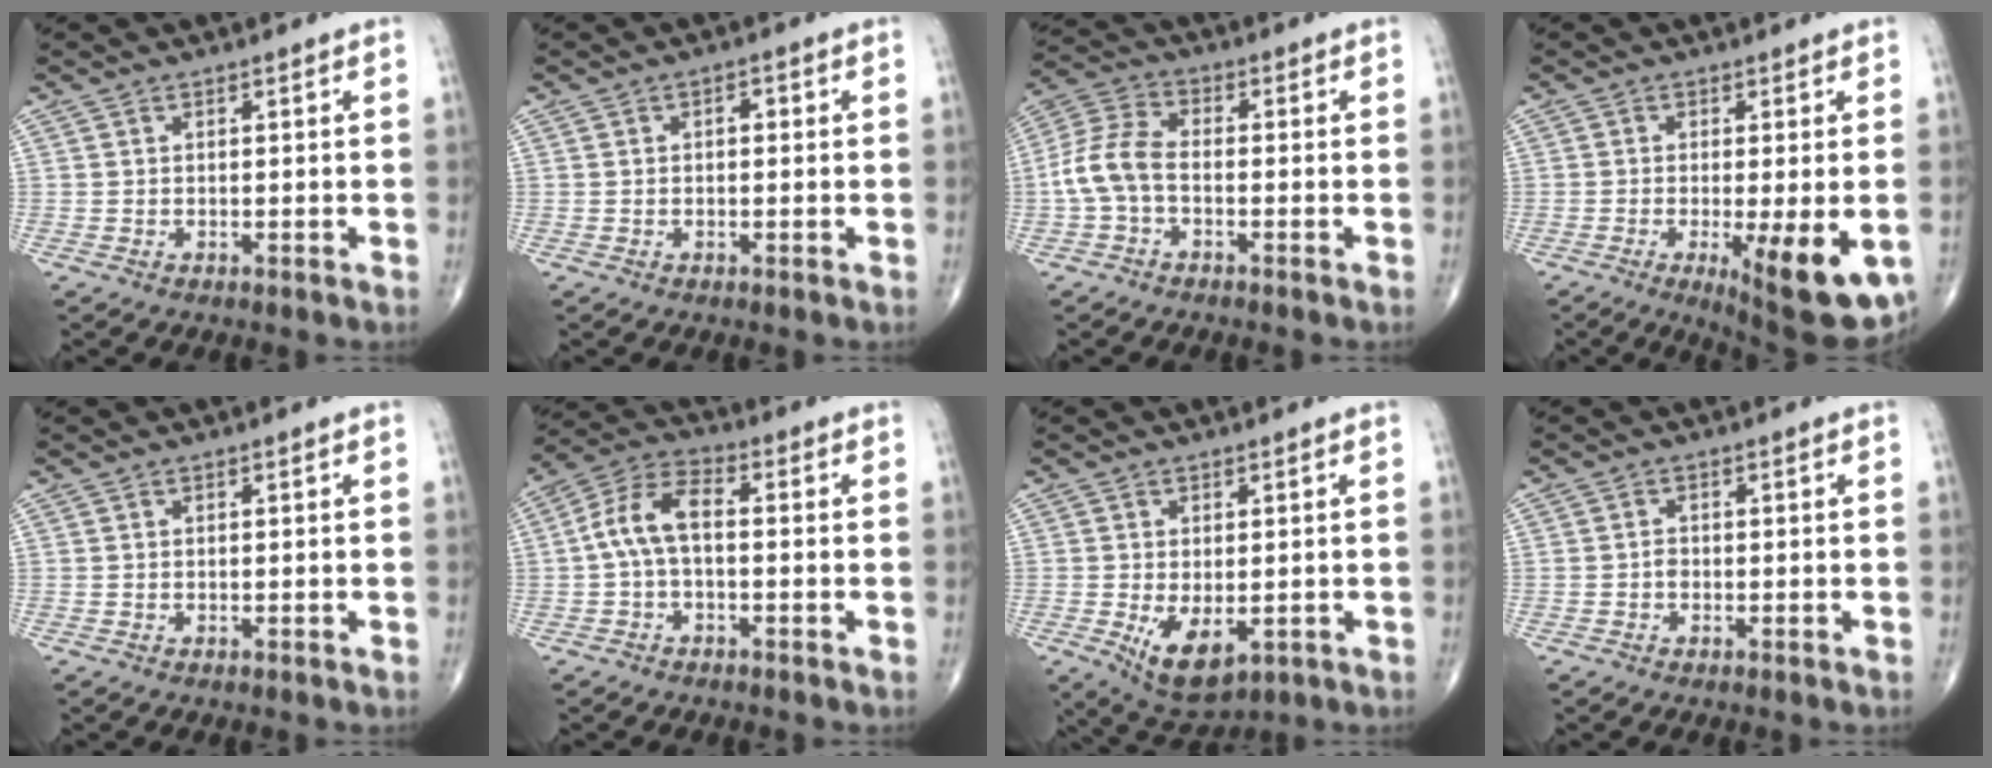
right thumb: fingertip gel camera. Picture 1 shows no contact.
{"total": 1.6, "force": [0.1, 0.9, 1.2], "torque": [-0.010, 0.004, -0.004]}
{"total": 7.9, "force": [-1.7, 4.5, 6.3], "torque": [-0.139, 0.025, -0.044]}
{"total": 13.4, "force": [-4.3, 3.8, 12.1], "torque": [-0.147, -0.018, -0.049]}
{"total": 0.0}
{"total": 8.4, "force": [-0.4, 4.5, 7.1], "torque": [-0.142, 0.031, -0.016]}
{"total": 8.0, "force": [-1.8, 4.3, 6.5], "torque": [-0.103, -0.015, -0.014]}
{"total": 1.0, "force": [-0.4, 0.8, 0.5], "torque": [-0.004, 0.003, -0.008]}